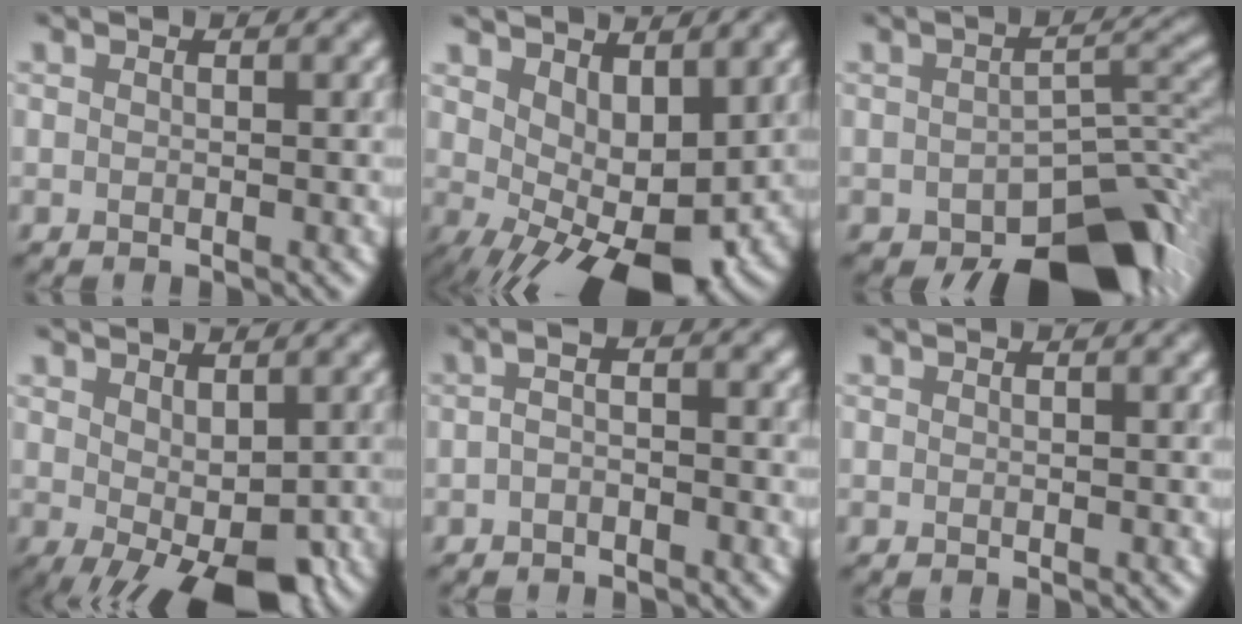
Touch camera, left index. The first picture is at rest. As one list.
[{"total": 9.2, "force": [0.9, 4.5, 8.0], "torque": [-0.099, -0.006, 0.027]}, {"total": 10.2, "force": [-6.1, 4.9, 6.6], "torque": [-0.076, -0.017, -0.087]}, {"total": 6.4, "force": [-1.4, 2.8, 5.6], "torque": [-0.099, -0.011, -0.009]}, {"total": 1.9, "force": [-0.7, 0.5, 1.7], "torque": [-0.033, 0.003, -0.017]}, {"total": 0.0}]